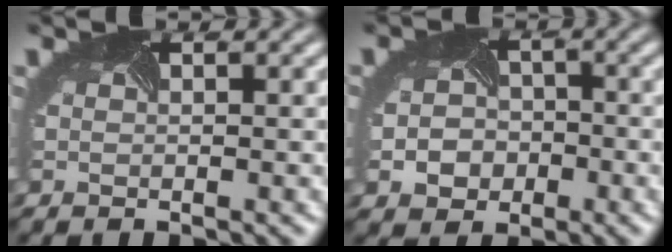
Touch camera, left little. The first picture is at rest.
{"total": 3.4, "force": [-1.2, 3.1, 1.1], "torque": [-0.009, -0.002, -0.021]}